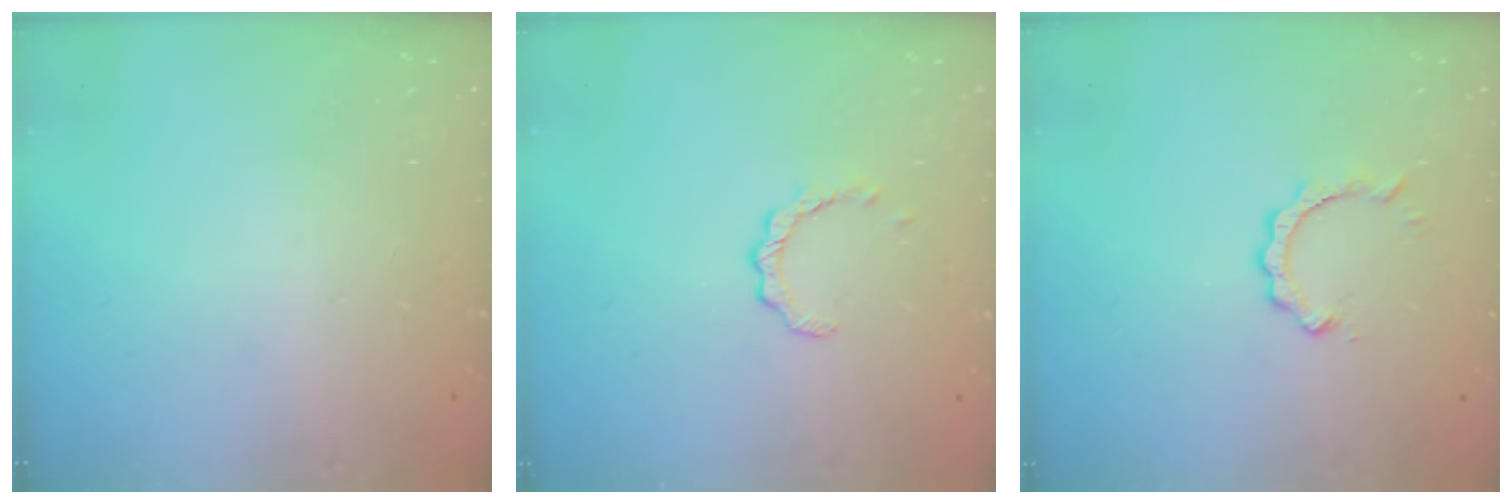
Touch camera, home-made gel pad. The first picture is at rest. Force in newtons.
{"total": 2.6, "press": 2.5, "slide": 0.3}
{"total": 2.9, "press": 2.8, "slide": 0.3}